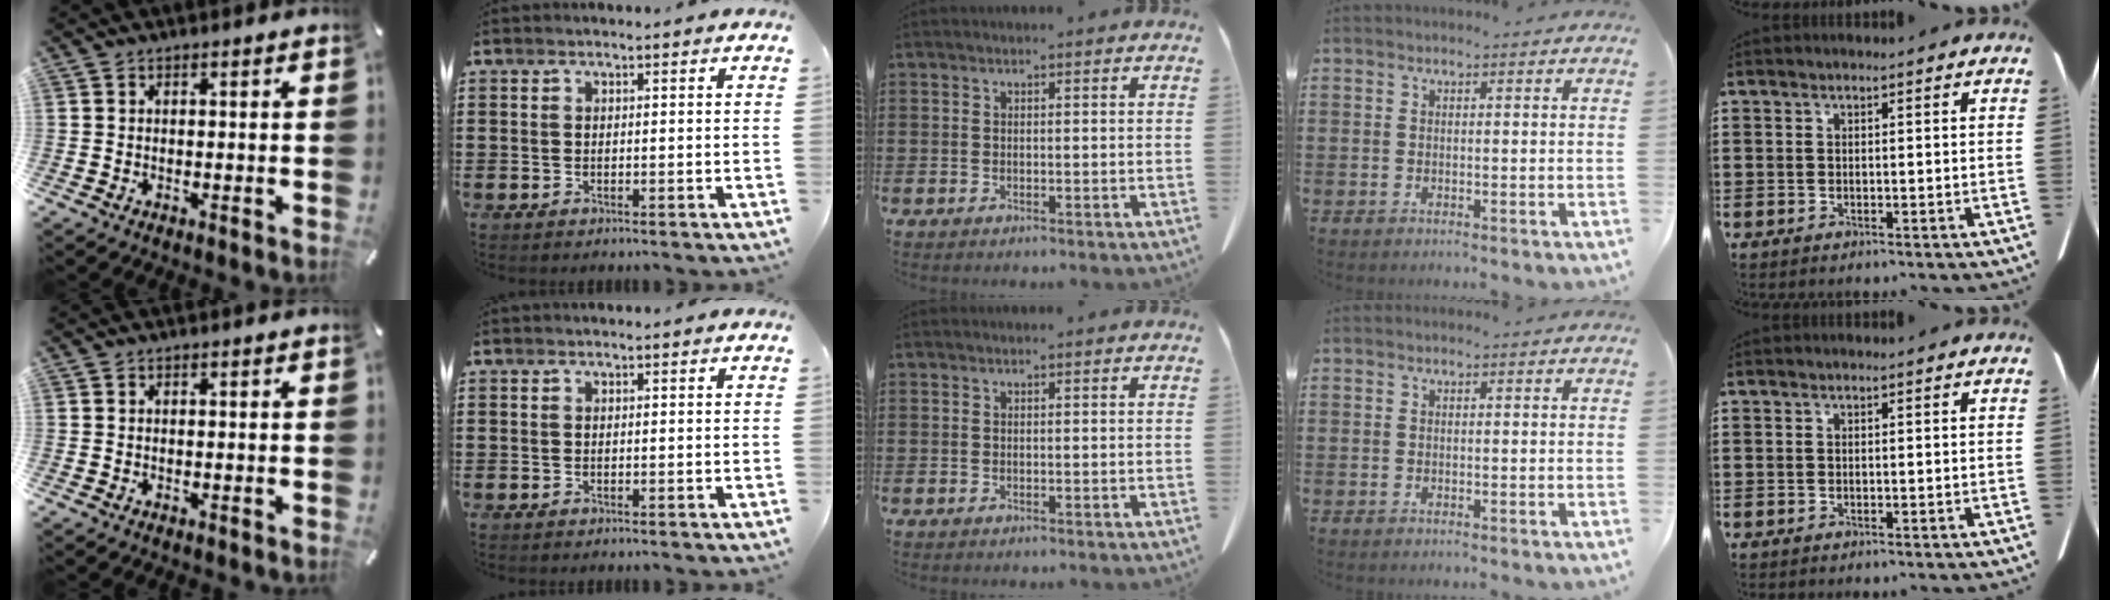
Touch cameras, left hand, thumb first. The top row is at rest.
{}